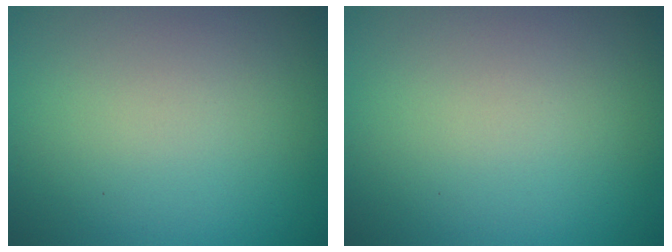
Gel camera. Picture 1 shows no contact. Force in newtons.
{"total": 0.0}